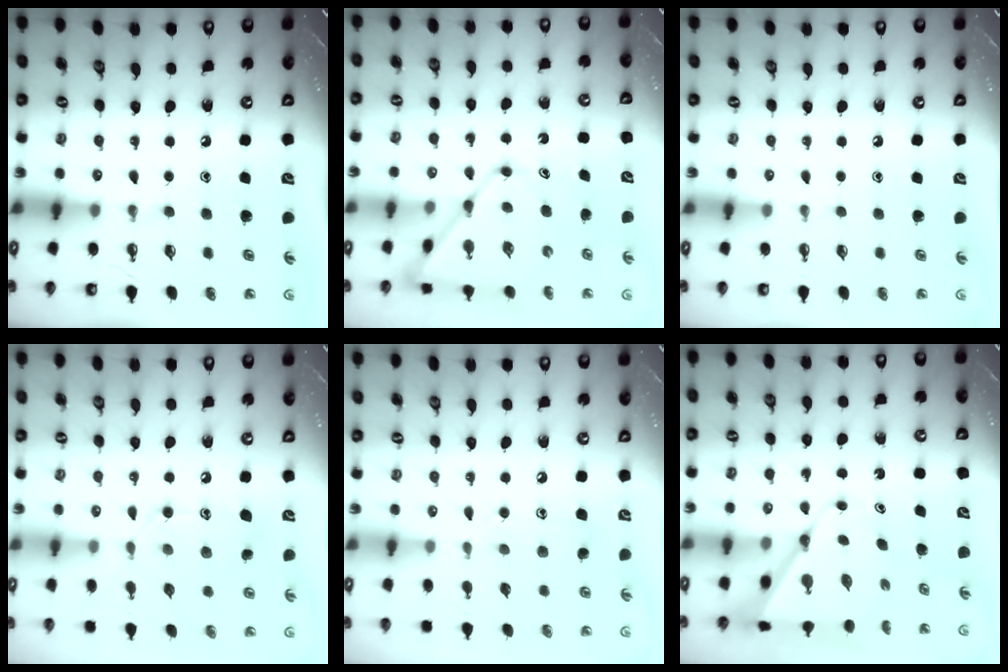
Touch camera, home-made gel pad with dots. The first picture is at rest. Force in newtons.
{"total": 12.6, "press": 12.6, "slide": 1.1}
{"total": 0.0}
{"total": 12.6, "press": 12.5, "slide": 0.7}
{"total": 9.2, "press": 9.2, "slide": 0.5}
{"total": 8.7, "press": 8.7, "slide": 0.7}